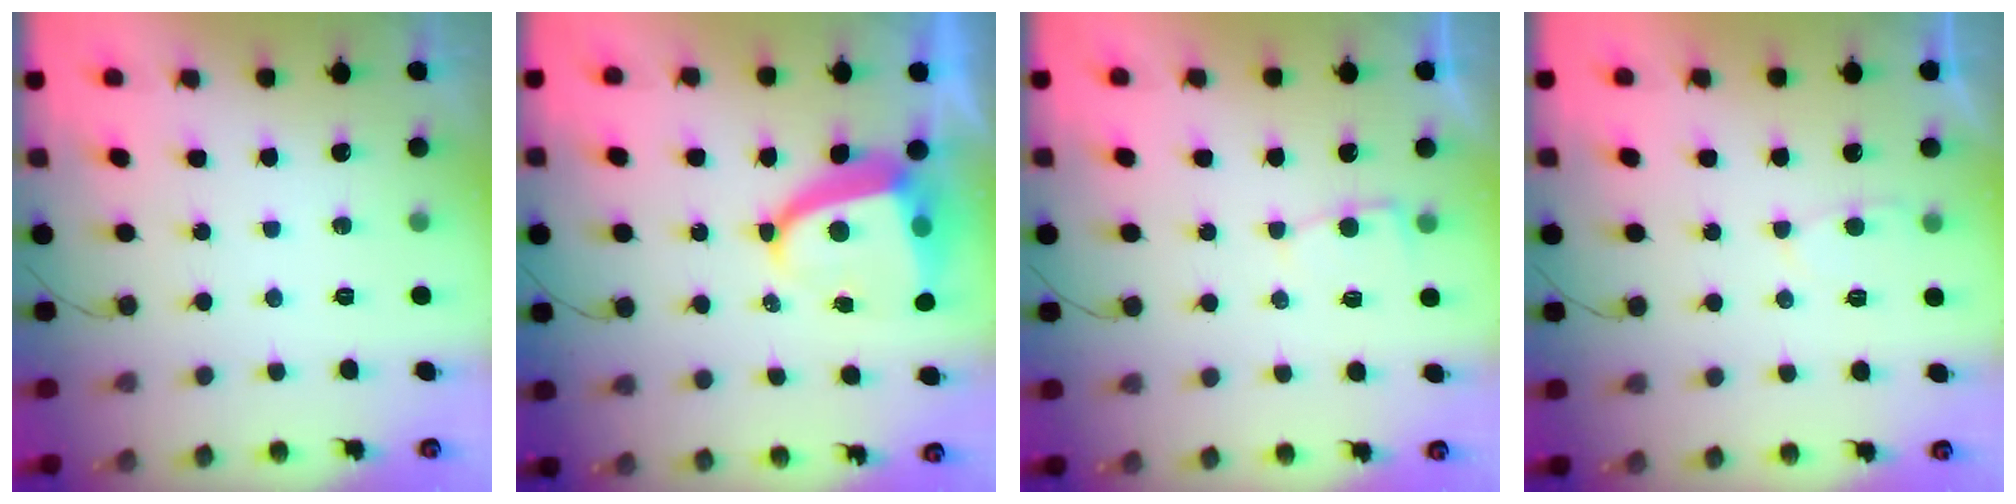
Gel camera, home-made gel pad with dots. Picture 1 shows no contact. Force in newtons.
{"total": 8.4, "press": 8.3, "slide": 1.1}
{"total": 2.6, "press": 2.6, "slide": 0.3}
{"total": 3.0, "press": 2.9, "slide": 0.5}